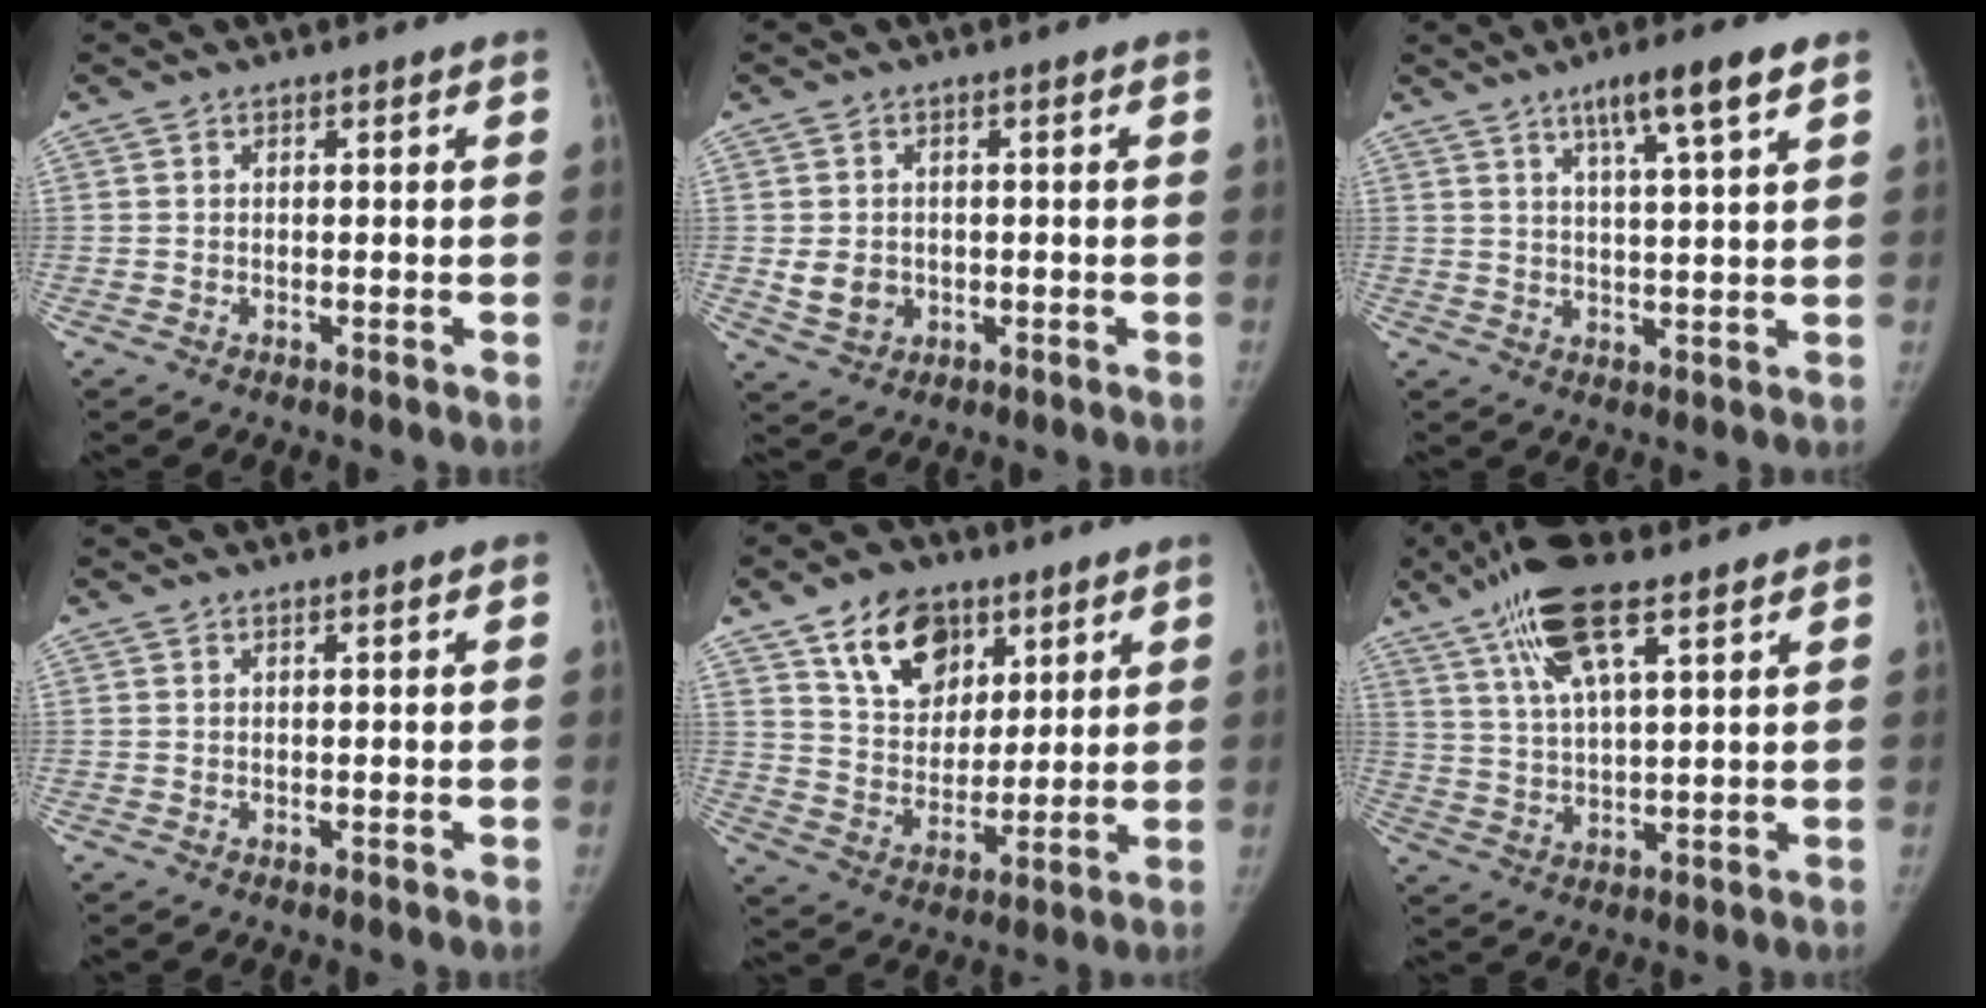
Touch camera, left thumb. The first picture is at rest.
{"total": 4.9, "force": [-0.4, 4.2, 2.5], "torque": [-0.028, 0.000, 0.004]}
{"total": 8.7, "force": [5.1, 0.7, 7.0], "torque": [-0.116, -0.018, 0.083]}
{"total": 0.6, "force": [0.4, 0.1, 0.5], "torque": [-0.006, 0.001, 0.005]}
{"total": 13.7, "force": [7.6, 9.2, 6.7], "torque": [-0.076, -0.039, 0.137]}
{"total": 12.9, "force": [7.5, 4.0, 9.7], "torque": [-0.178, -0.012, 0.141]}